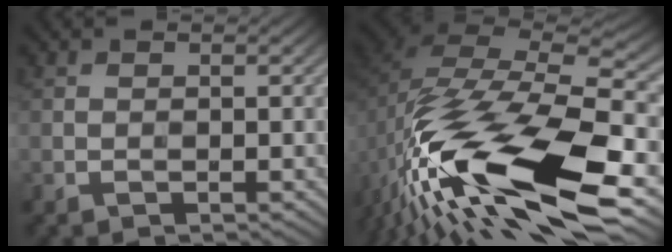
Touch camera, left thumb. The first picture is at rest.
{"total": 18.6, "force": [-7.6, 8.8, 14.5], "torque": [-0.298, -0.018, -0.126]}